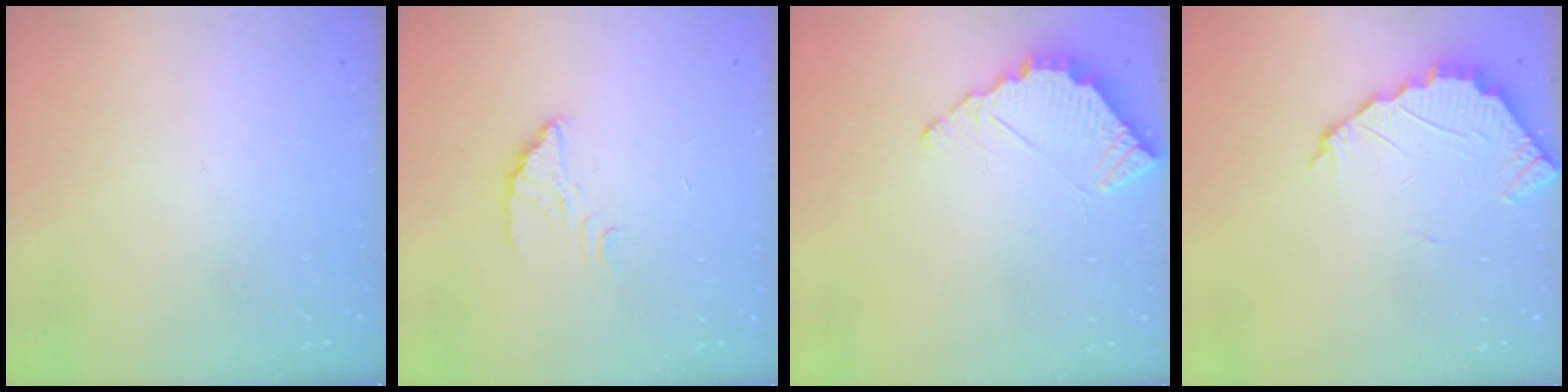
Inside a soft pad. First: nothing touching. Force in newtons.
{"total": 2.4, "press": 2.4, "slide": 0.1}
{"total": 4.0, "press": 4.0, "slide": 0.3}
{"total": 2.6, "press": 2.6, "slide": 0.2}